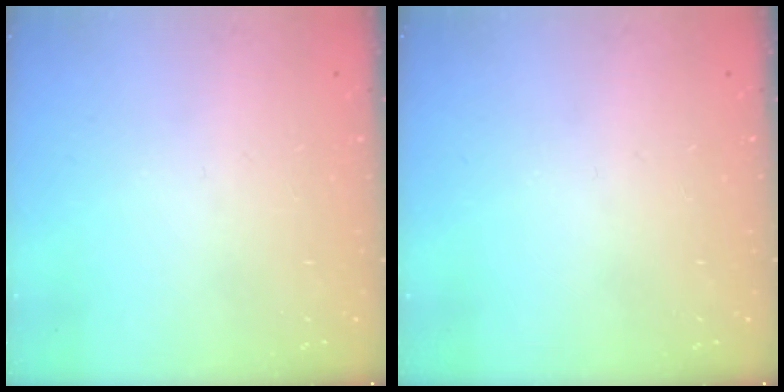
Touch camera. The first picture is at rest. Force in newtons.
{"total": 0.0}